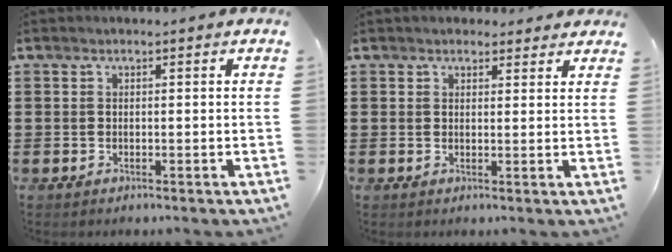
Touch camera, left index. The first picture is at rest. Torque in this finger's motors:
{"motor_torque": [1.53, -0.61, 0.12, 0.05]}